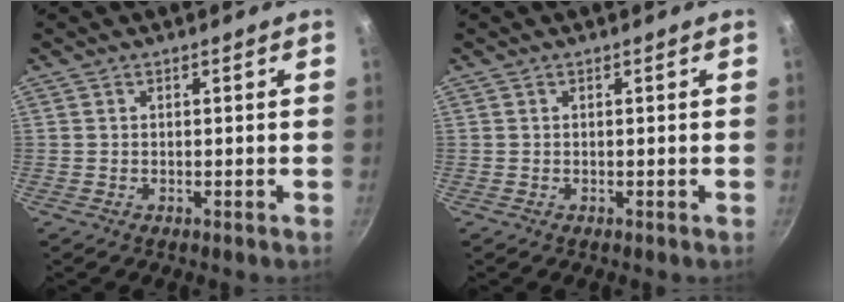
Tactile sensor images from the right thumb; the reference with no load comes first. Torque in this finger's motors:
{"motor_torque": [0.01, 0.01, 0.15, 0.08, 0.00]}